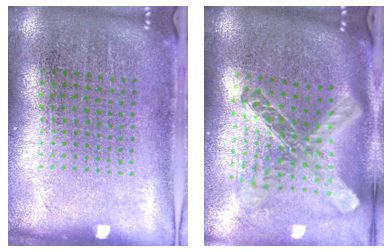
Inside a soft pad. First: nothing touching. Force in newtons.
{"total": 2.7, "press": 2.0, "slide": 1.9}